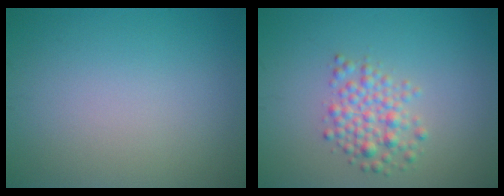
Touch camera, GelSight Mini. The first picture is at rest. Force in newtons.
{"total": 3.0, "press": 3.0, "slide": 0.2}